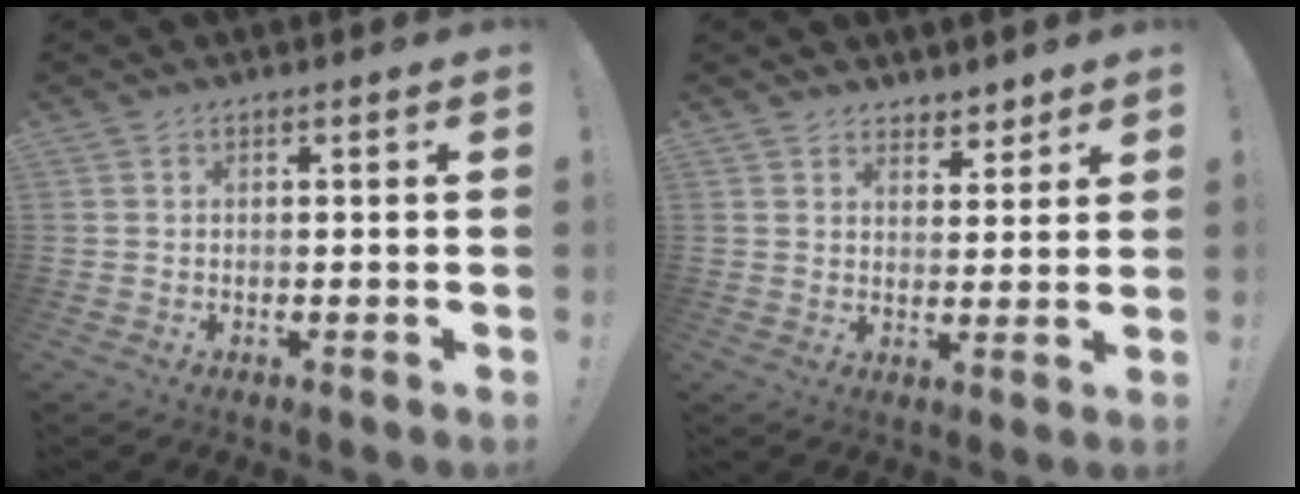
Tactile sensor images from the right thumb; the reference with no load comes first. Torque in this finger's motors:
{"motor_torque": [0.00, -0.28, -0.09, 0.12, 0.11]}